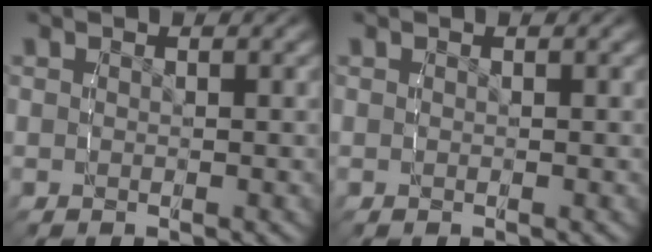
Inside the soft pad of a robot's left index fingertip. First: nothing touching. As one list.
[{"total": 0.0}]